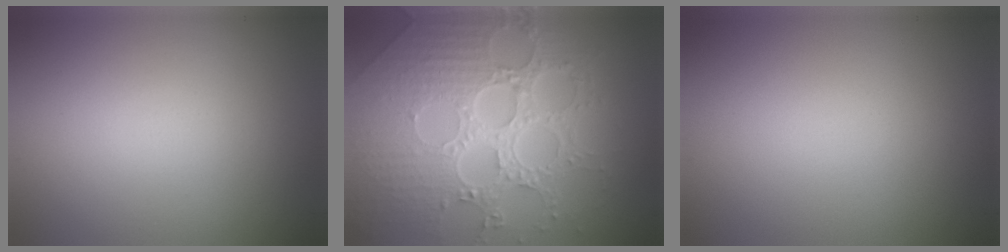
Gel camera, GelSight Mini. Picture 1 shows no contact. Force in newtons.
{"total": 8.1, "press": 6.0, "slide": 5.5}
{"total": 0.0}